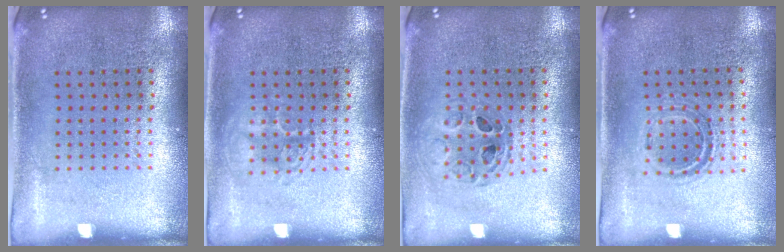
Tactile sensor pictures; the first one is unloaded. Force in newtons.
{"total": 1.8, "press": 1.7, "slide": 0.2}
{"total": 0.8, "press": 0.8, "slide": 0.1}
{"total": 1.0, "press": 1.0, "slide": 0.3}